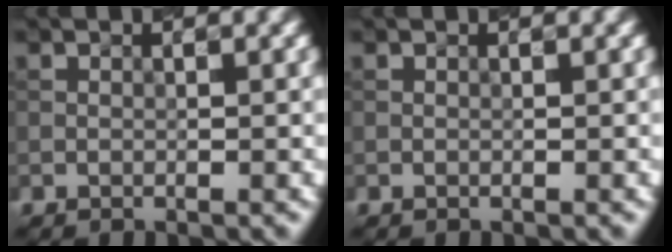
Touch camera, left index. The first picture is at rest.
{"total": 0.0}